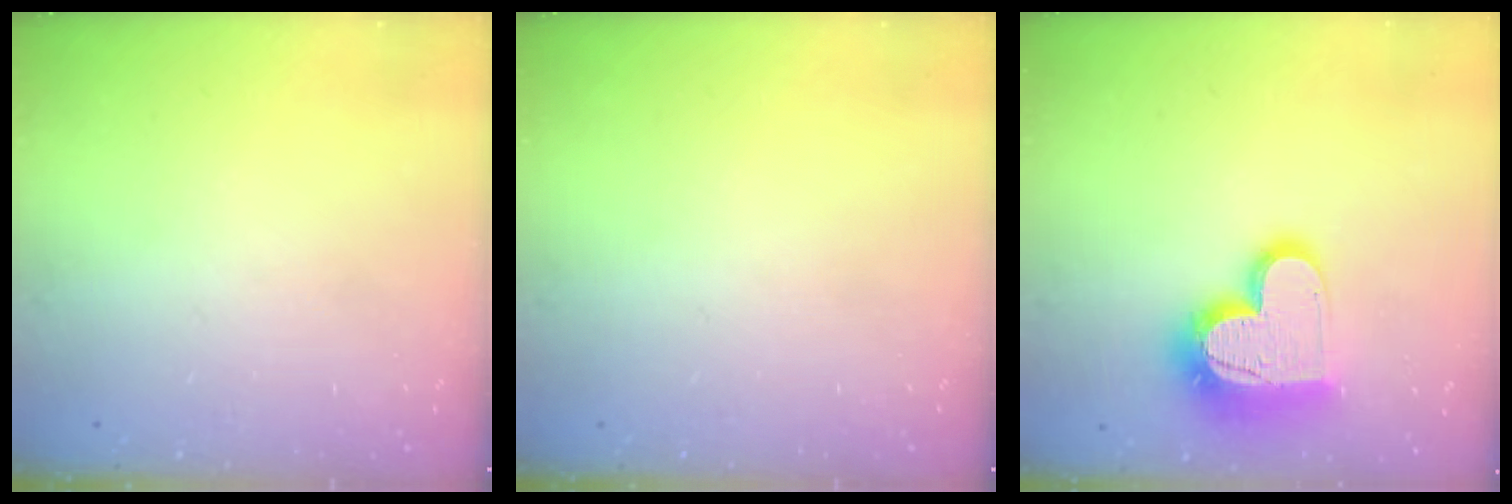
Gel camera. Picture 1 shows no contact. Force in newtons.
{"total": 0.0}
{"total": 17.4, "press": 17.3, "slide": 1.5}